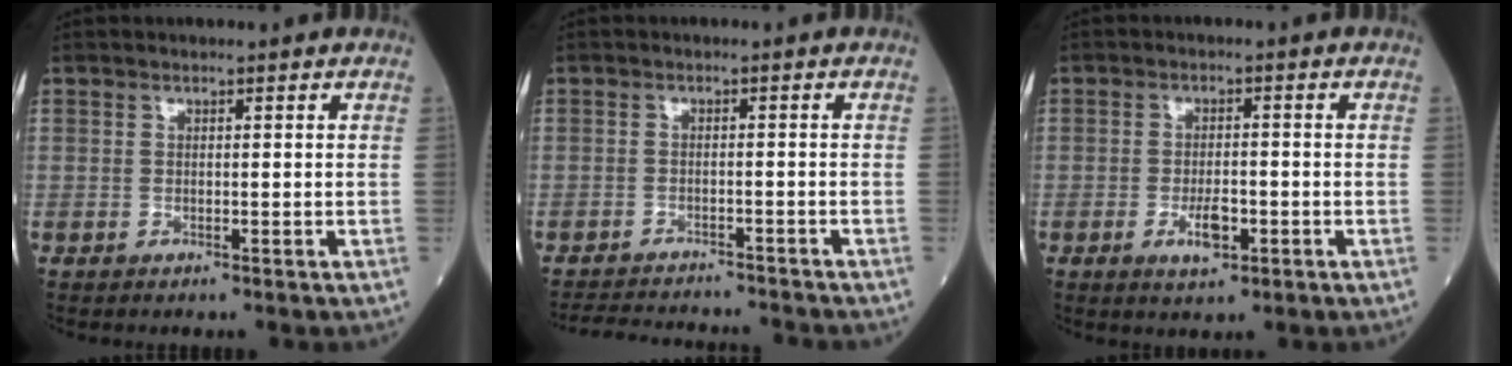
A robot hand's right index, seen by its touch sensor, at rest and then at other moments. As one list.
[{"total": 10.8, "force": [-10.4, 1.0, 2.6], "torque": [-0.044, -0.003, -0.146]}, {"total": 4.1, "force": [-1.6, 1.5, 3.5], "torque": [-0.061, 0.000, -0.024]}]